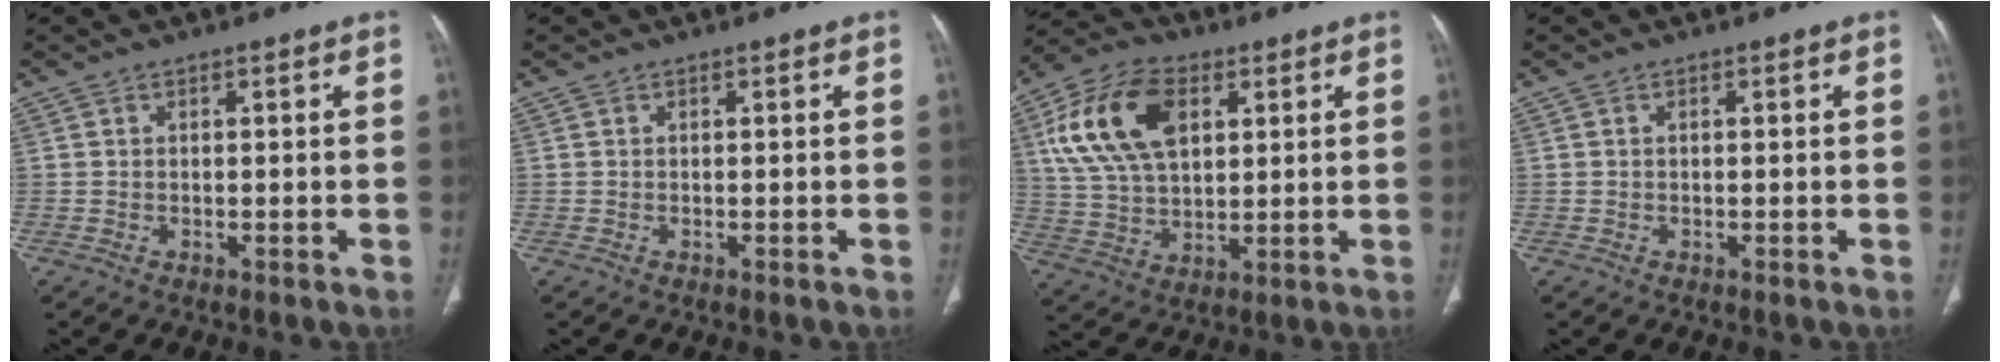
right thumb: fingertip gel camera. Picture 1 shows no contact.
{"total": 0.0}
{"total": 17.6, "force": [5.7, 10.6, 12.8], "torque": [-0.231, 0.001, 0.107]}
{"total": 0.0}